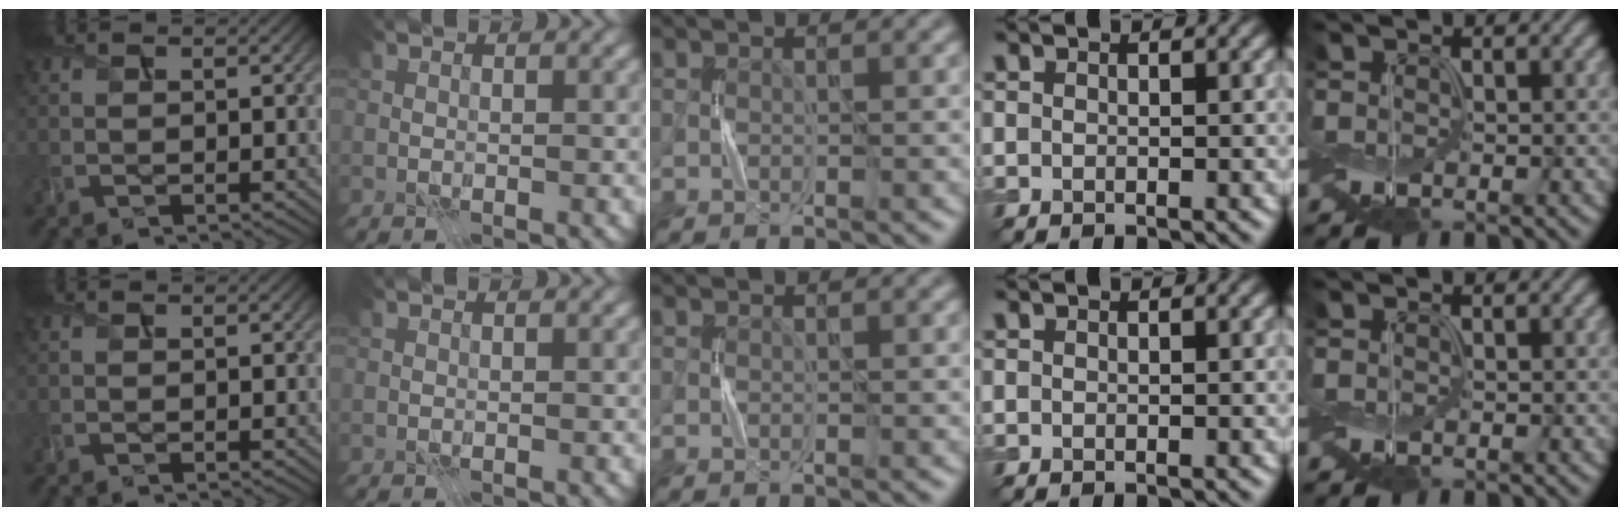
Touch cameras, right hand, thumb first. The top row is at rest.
{}